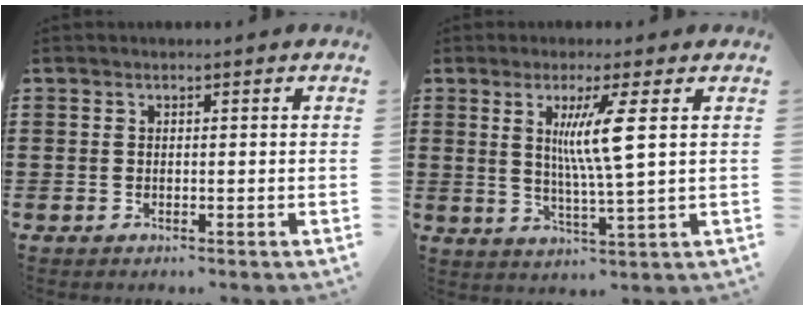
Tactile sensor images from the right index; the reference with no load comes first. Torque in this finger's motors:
{"motor_torque": [0.36, 0.40, 0.32, 0.18]}